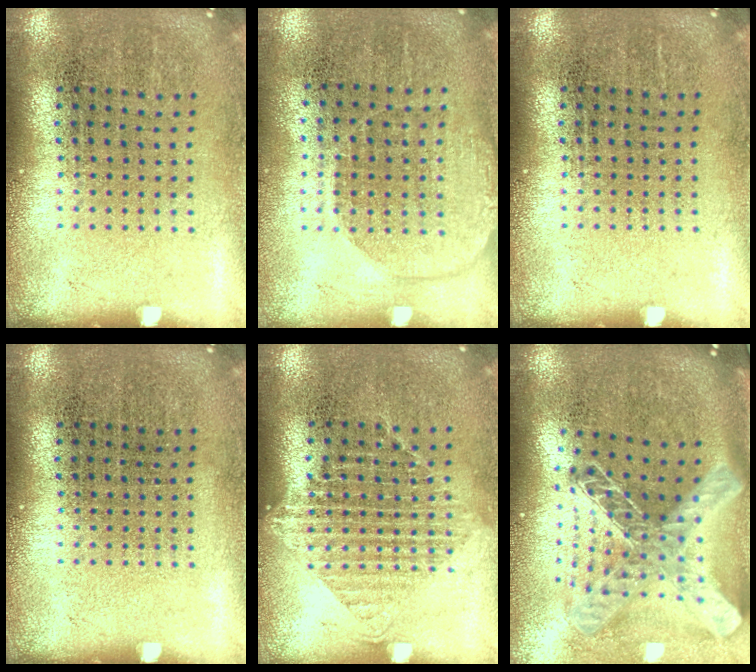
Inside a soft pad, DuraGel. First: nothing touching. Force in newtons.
{"total": 1.4, "press": 1.3, "slide": 0.7}
{"total": 0.0}
{"total": 0.0}
{"total": 1.1, "press": 1.0, "slide": 0.5}
{"total": 2.7, "press": 1.9, "slide": 1.9}